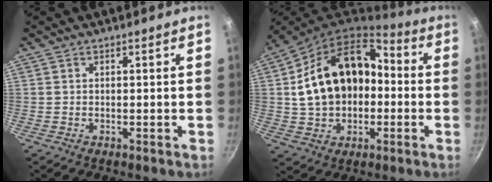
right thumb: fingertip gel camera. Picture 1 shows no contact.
{"total": 20.7, "force": [0.3, 14.6, 14.6], "torque": [-0.228, 0.055, 0.003]}